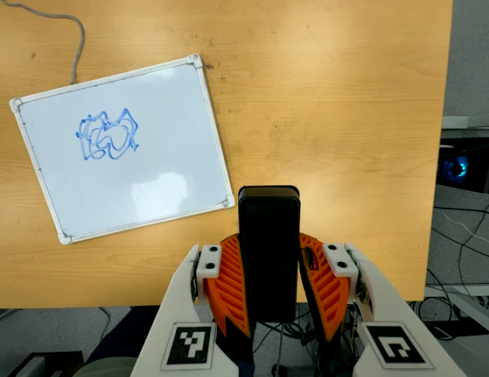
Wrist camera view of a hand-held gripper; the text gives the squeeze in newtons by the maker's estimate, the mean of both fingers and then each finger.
{"total": 9.4, "left": 7.2, "right": 11.5}